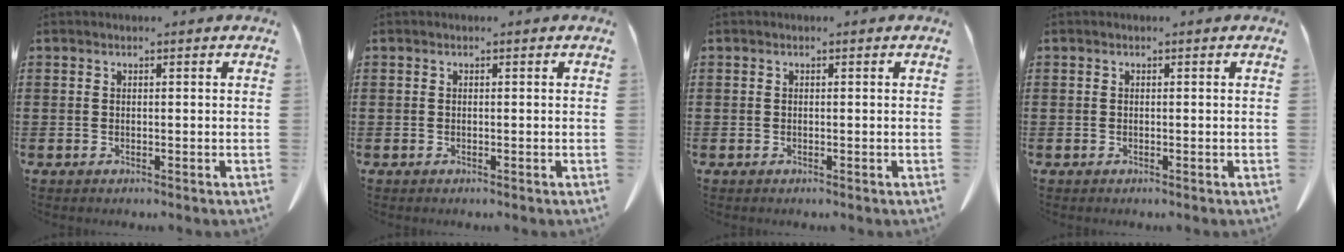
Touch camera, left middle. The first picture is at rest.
{"total": 0.0}
{"total": 0.0}
{"total": 0.0}